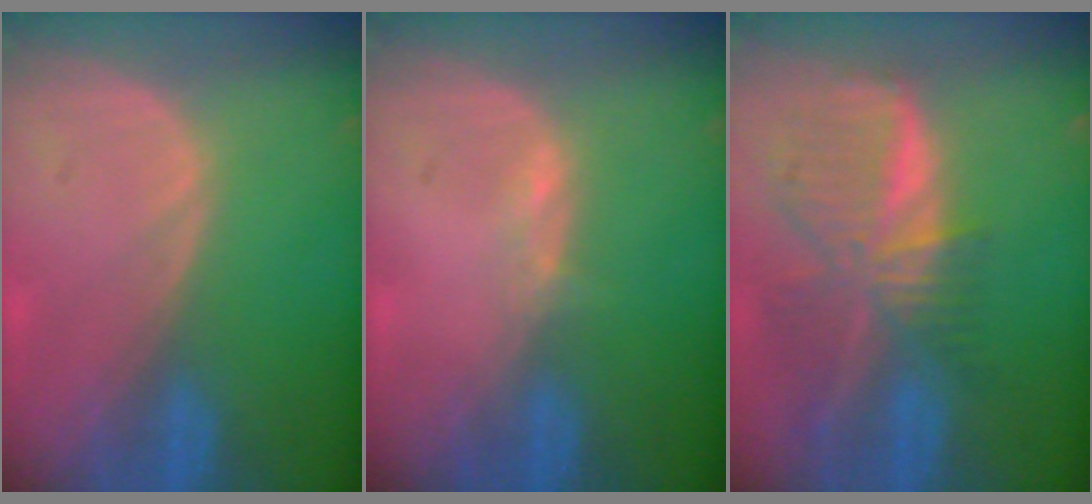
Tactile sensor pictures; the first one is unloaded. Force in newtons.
{"total": 1.0, "press": 0.8, "slide": 0.5}
{"total": 9.3, "press": 8.2, "slide": 4.5}